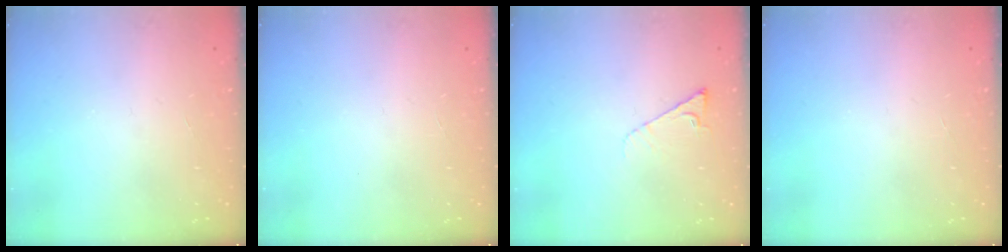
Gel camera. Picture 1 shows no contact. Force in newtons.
{"total": 0.0}
{"total": 3.3, "press": 3.2, "slide": 0.6}
{"total": 0.0}